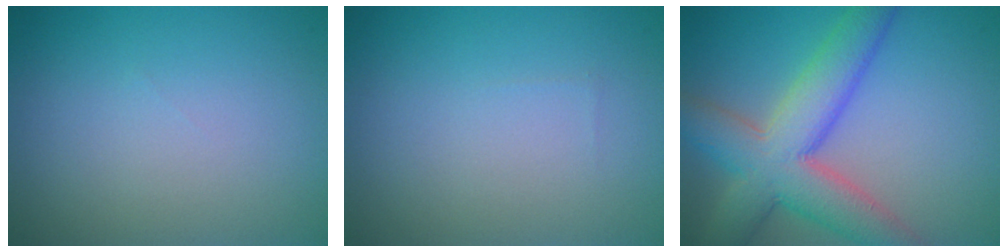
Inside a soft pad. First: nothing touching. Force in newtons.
{"total": 0.0}
{"total": 8.3, "press": 8.3, "slide": 0.4}